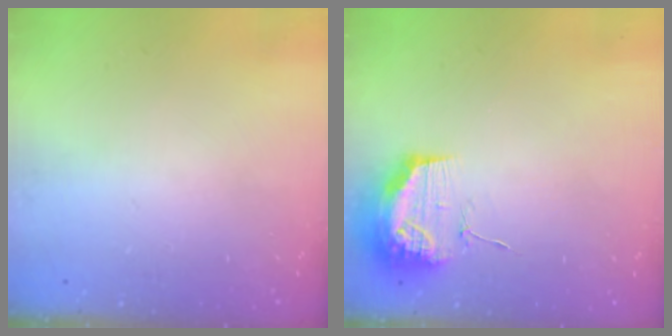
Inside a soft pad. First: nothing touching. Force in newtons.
{"total": 12.3, "press": 12.3, "slide": 1.1}